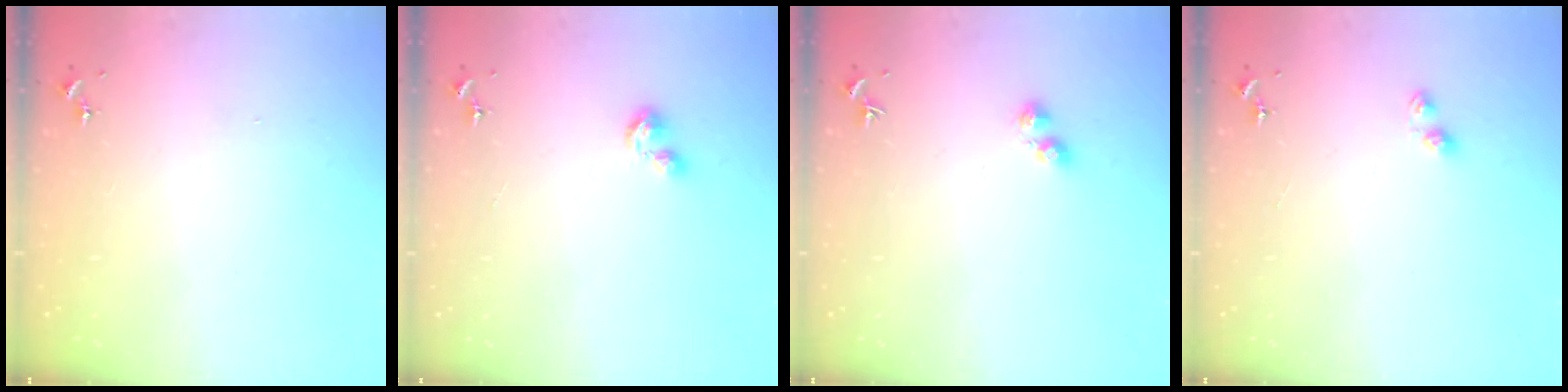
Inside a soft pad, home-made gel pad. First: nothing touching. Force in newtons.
{"total": 3.3, "press": 3.2, "slide": 0.4}
{"total": 3.2, "press": 3.1, "slide": 0.5}
{"total": 2.8, "press": 2.7, "slide": 0.4}